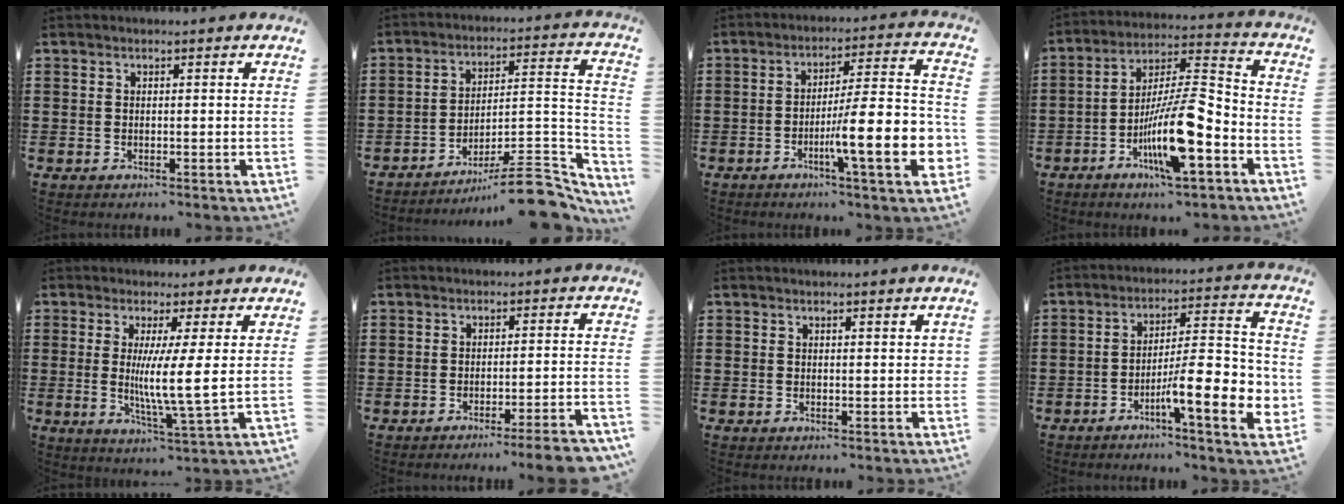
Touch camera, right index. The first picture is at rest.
{"total": 10.7, "force": [-8.5, 2.2, 6.0], "torque": [-0.073, 0.026, -0.162]}
{"total": 13.7, "force": [-4.7, 2.1, 12.7], "torque": [-0.199, -0.019, -0.085]}
{"total": 13.2, "force": [-5.5, 2.9, 11.7], "torque": [-0.235, -0.006, -0.107]}
{"total": 7.2, "force": [0.9, -0.2, 7.2], "torque": [-0.128, -0.015, 0.010]}
{"total": 4.0, "force": [-3.4, -0.5, 2.2], "torque": [-0.034, -0.014, -0.064]}
{"total": 0.9, "force": [0.4, 0.5, 0.6], "torque": [-0.004, 0.003, 0.004]}
{"total": 12.1, "force": [-4.5, 2.5, 10.9], "torque": [-0.184, -0.010, -0.081]}